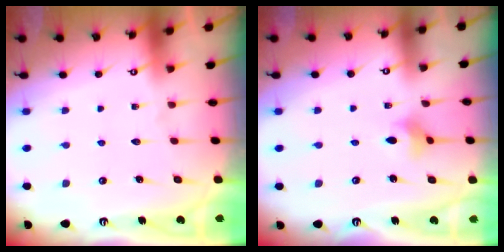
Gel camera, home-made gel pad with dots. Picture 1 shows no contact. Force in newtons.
{"total": 3.7, "press": 3.7, "slide": 0.6}